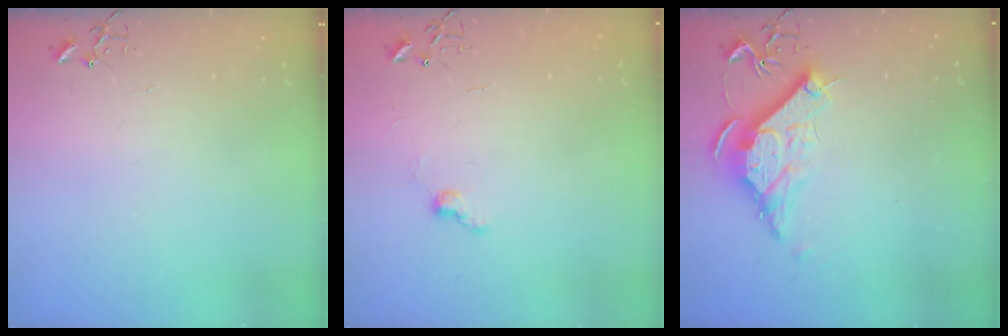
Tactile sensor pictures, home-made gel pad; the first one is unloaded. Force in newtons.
{"total": 6.6, "press": 6.6, "slide": 0.7}
{"total": 10.8, "press": 10.8, "slide": 0.3}